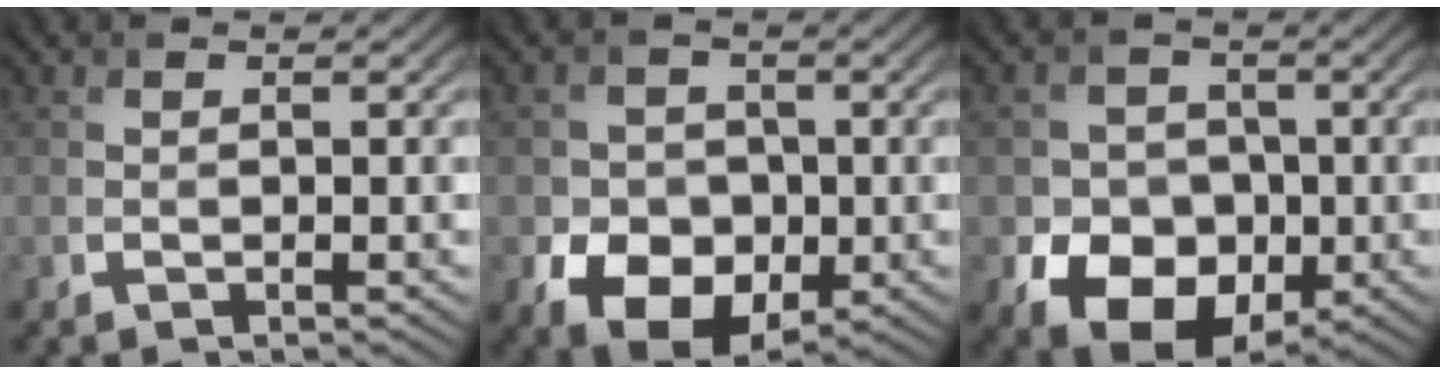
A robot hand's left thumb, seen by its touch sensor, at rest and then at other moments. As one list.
[{"total": 9.4, "force": [-2.9, 7.6, 4.8], "torque": [-0.088, -0.025, -0.069]}, {"total": 11.3, "force": [-3.7, 9.3, 5.2], "torque": [-0.092, -0.038, -0.083]}]